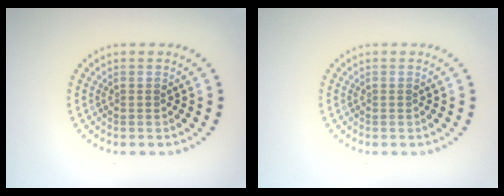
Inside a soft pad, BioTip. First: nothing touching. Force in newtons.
{"total": 0.0}